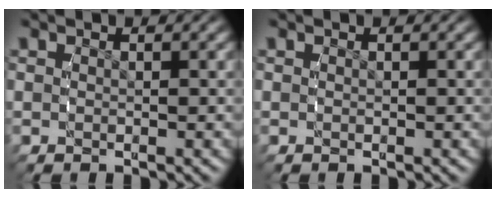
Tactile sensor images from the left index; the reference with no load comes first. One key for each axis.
{"total": 0.0}